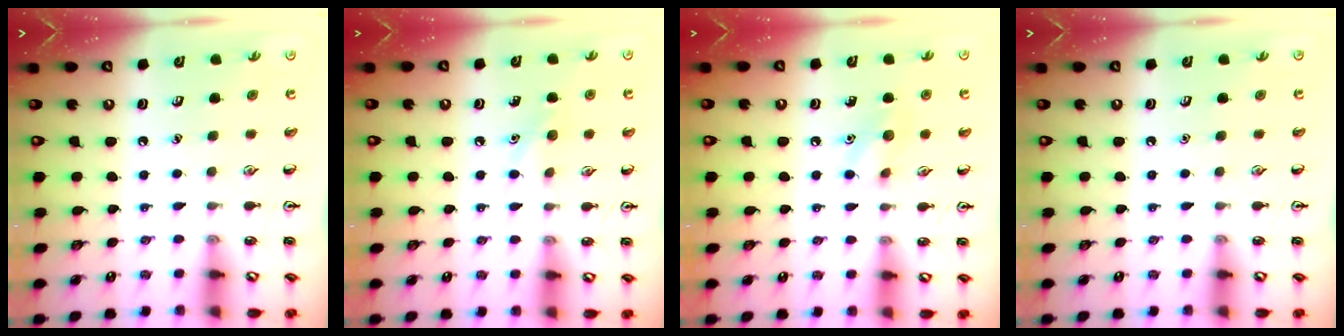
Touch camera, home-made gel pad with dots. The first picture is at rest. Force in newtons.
{"total": 5.7, "press": 5.4, "slide": 1.9}
{"total": 6.6, "press": 6.5, "slide": 1.4}
{"total": 0.0}